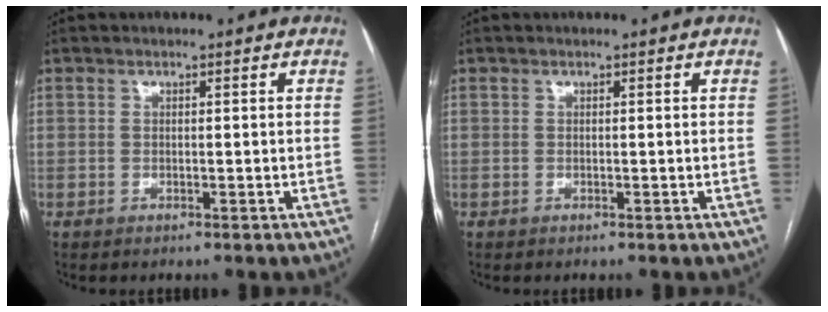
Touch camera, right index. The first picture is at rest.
{"total": 0.0}